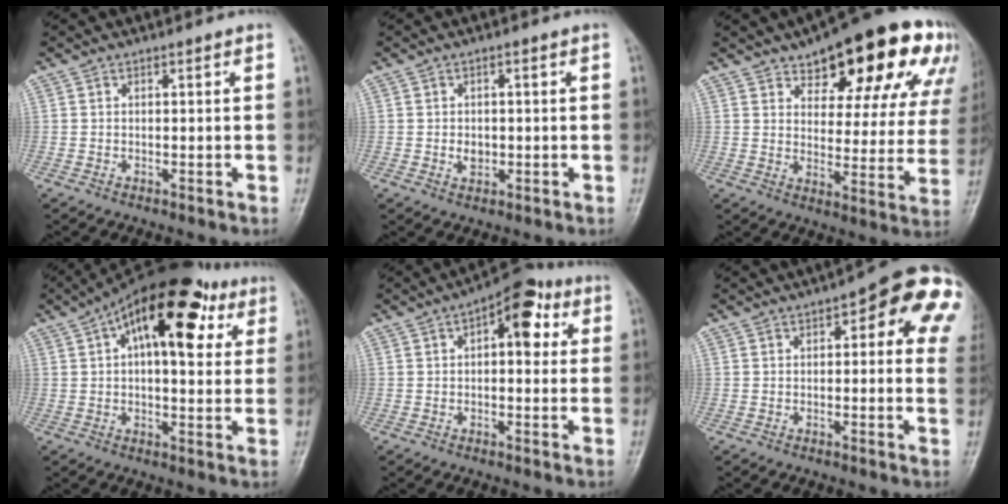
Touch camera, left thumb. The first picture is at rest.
{"total": 2.3, "force": [-0.4, 1.8, 1.3], "torque": [-0.012, 0.003, -0.004]}
{"total": 22.7, "force": [13.4, 9.2, 15.8], "torque": [-0.172, -0.029, 0.174]}
{"total": 19.1, "force": [7.4, 9.3, 15.0], "torque": [-0.198, 0.017, 0.103]}
{"total": 9.1, "force": [2.8, 4.7, 7.2], "torque": [-0.065, 0.013, 0.026]}
{"total": 14.5, "force": [4.5, 5.5, 12.7], "torque": [-0.109, 0.006, 0.036]}